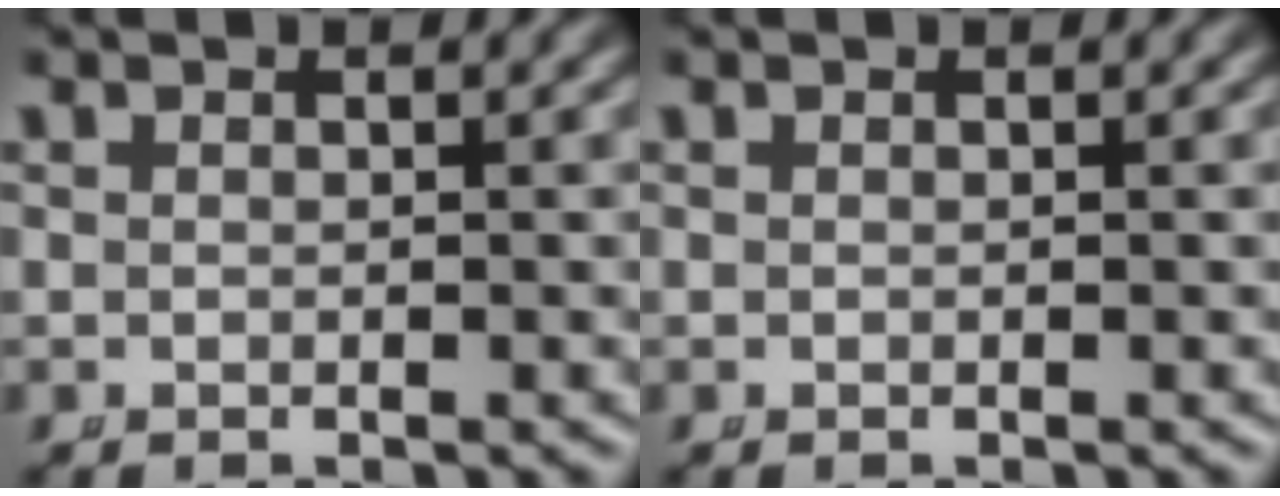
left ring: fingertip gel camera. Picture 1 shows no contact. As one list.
[{"total": 0.0}]